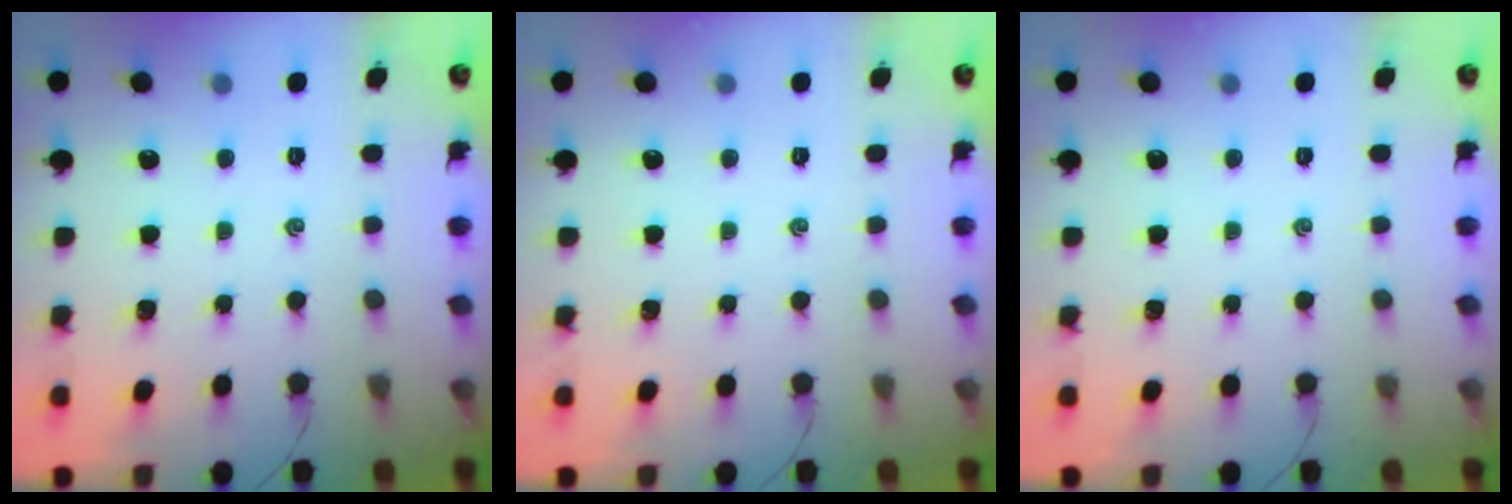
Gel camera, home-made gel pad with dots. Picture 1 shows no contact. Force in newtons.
{"total": 0.0}
{"total": 0.0}